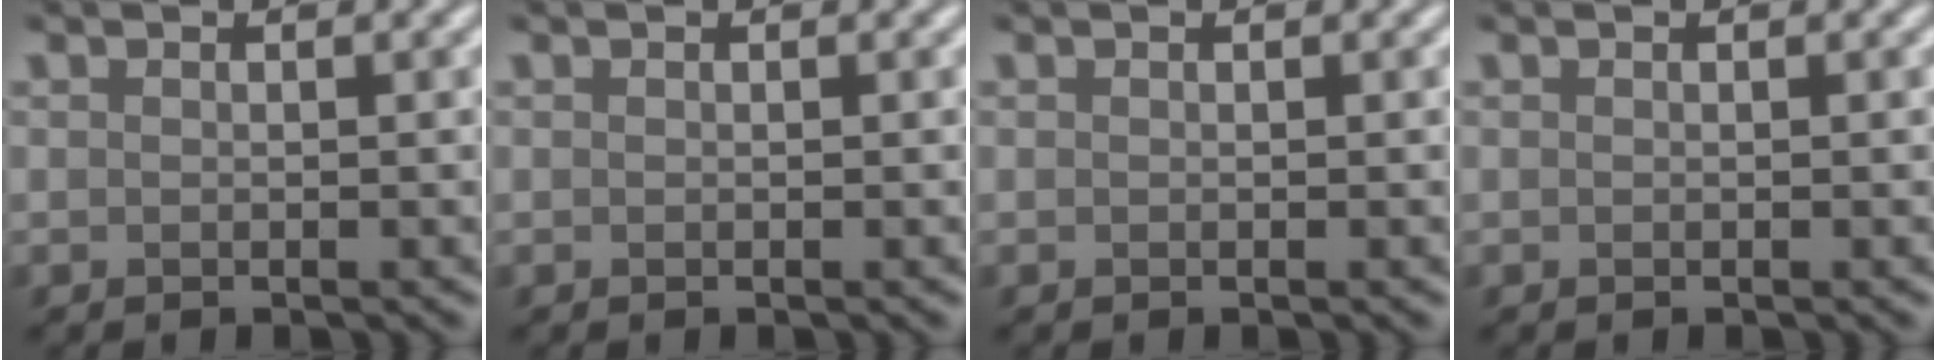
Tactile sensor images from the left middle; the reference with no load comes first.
{"total": 0.0}
{"total": 0.0}
{"total": 0.0}